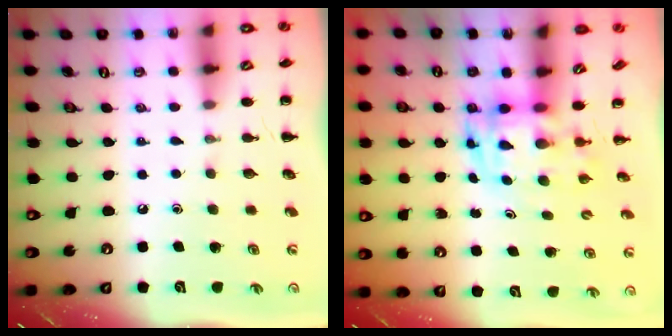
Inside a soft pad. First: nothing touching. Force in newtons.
{"total": 3.7, "press": 3.6, "slide": 0.7}